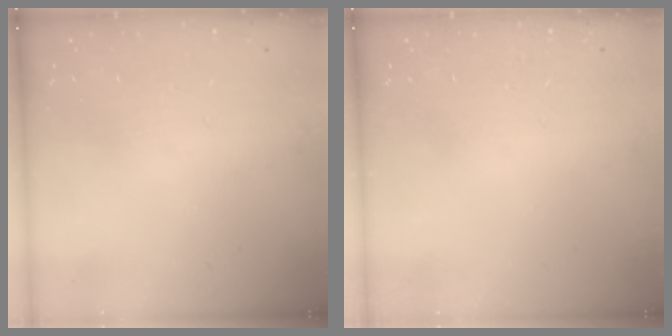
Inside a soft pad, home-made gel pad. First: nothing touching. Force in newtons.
{"total": 0.0}